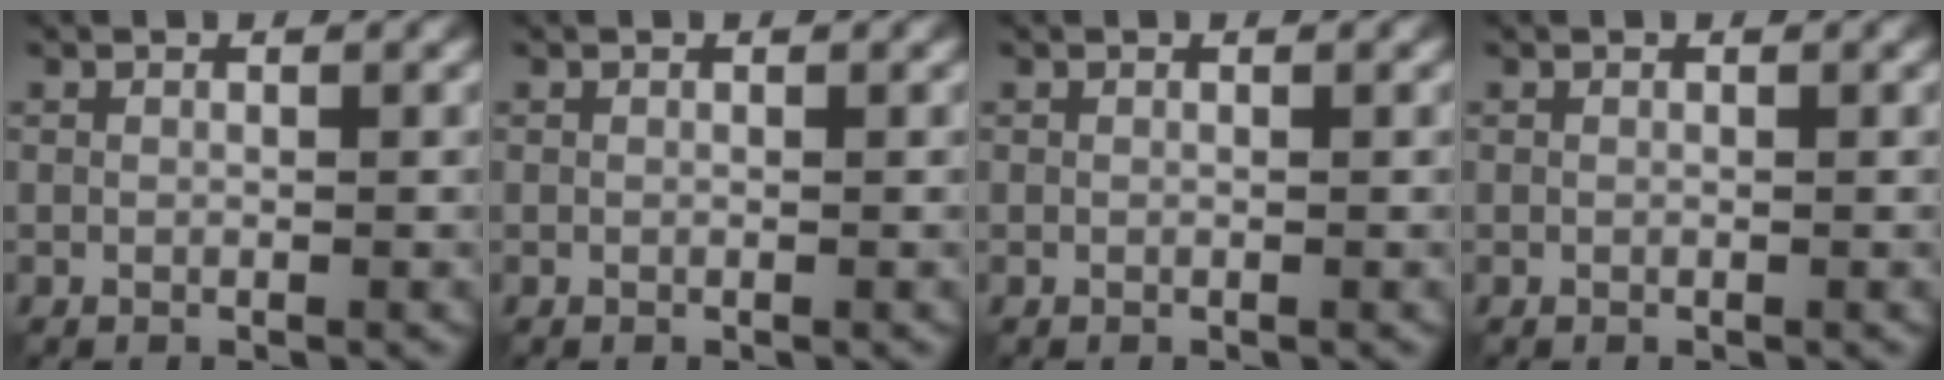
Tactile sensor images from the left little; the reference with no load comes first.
{"total": 0.0}
{"total": 0.0}
{"total": 0.0}